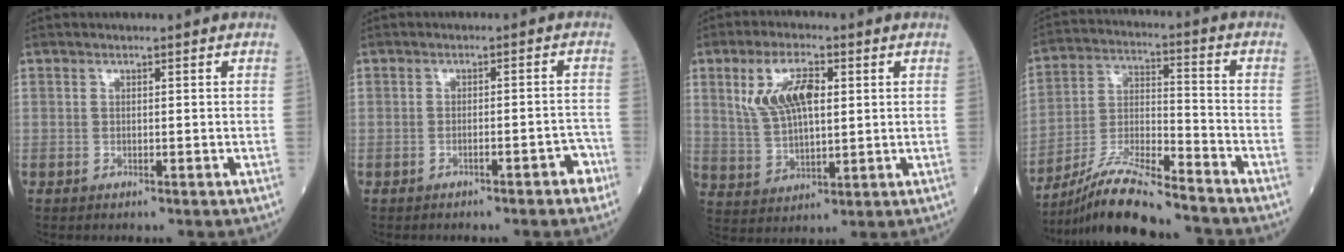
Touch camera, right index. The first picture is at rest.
{"total": 3.1, "force": [-2.0, 0.5, 2.2], "torque": [-0.026, 0.012, -0.026]}
{"total": 9.1, "force": [2.9, 3.6, 7.8], "torque": [-0.168, 0.016, 0.063]}
{"total": 13.3, "force": [-11.8, 0.5, 6.0], "torque": [-0.115, -0.008, -0.216]}